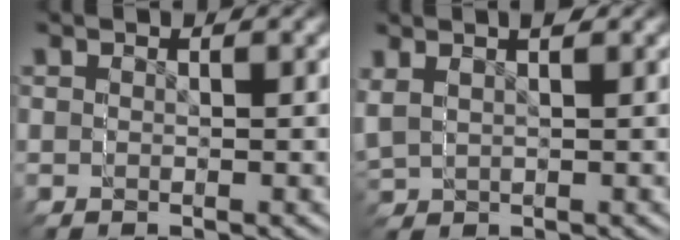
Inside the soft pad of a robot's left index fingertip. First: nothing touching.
{"total": 1.5, "force": [0.5, 1.4, 0.3], "torque": [-0.031, -0.005, 0.017]}